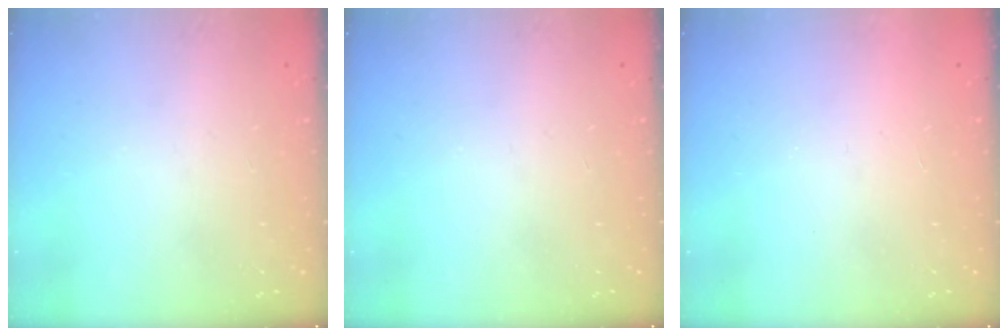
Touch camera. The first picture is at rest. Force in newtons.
{"total": 0.0}
{"total": 1.7, "press": 1.6, "slide": 0.1}